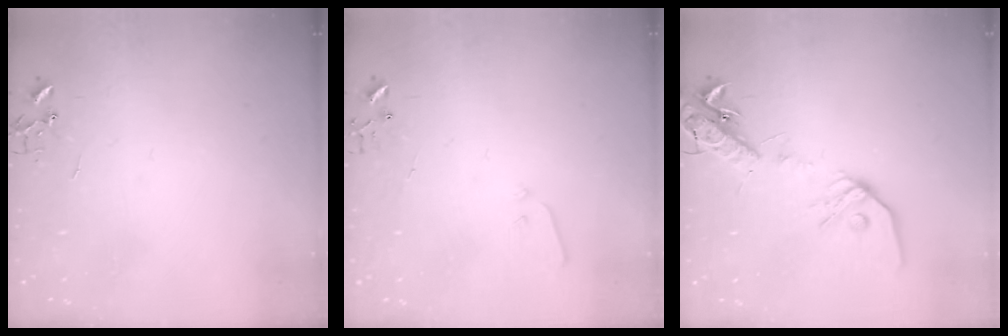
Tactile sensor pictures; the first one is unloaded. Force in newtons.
{"total": 3.4, "press": 3.3, "slide": 0.5}
{"total": 15.6, "press": 15.3, "slide": 3.2}